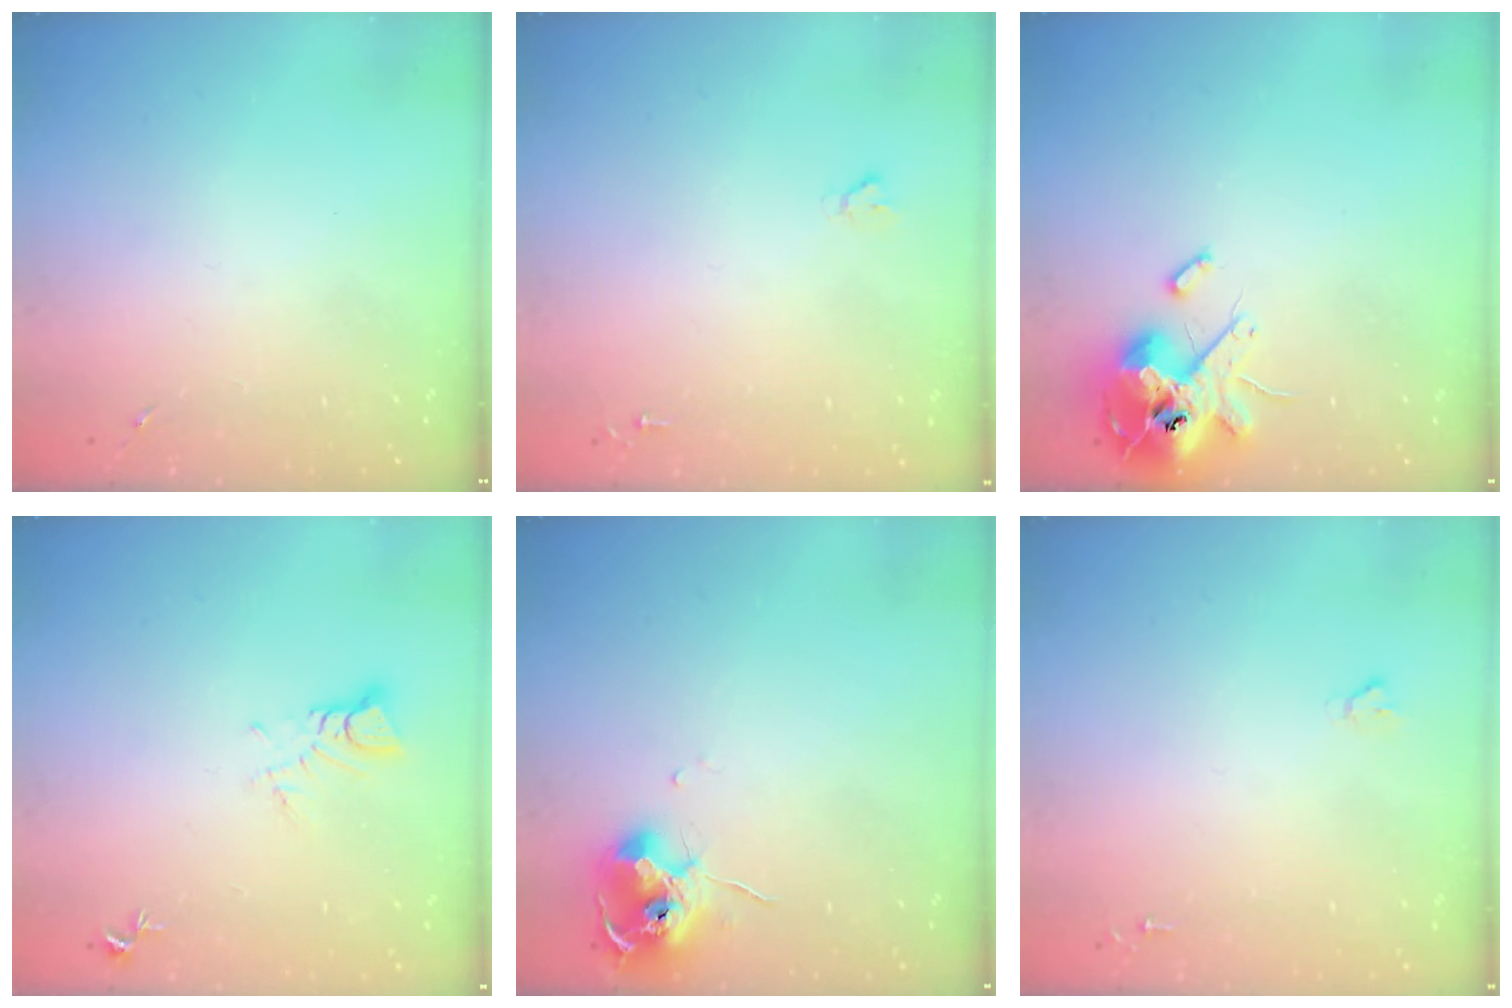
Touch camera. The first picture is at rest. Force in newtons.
{"total": 1.6, "press": 1.6, "slide": 0.2}
{"total": 14.3, "press": 14.0, "slide": 2.5}
{"total": 3.6, "press": 3.6, "slide": 0.2}
{"total": 10.3, "press": 10.3, "slide": 0.9}
{"total": 1.6, "press": 1.6, "slide": 0.2}